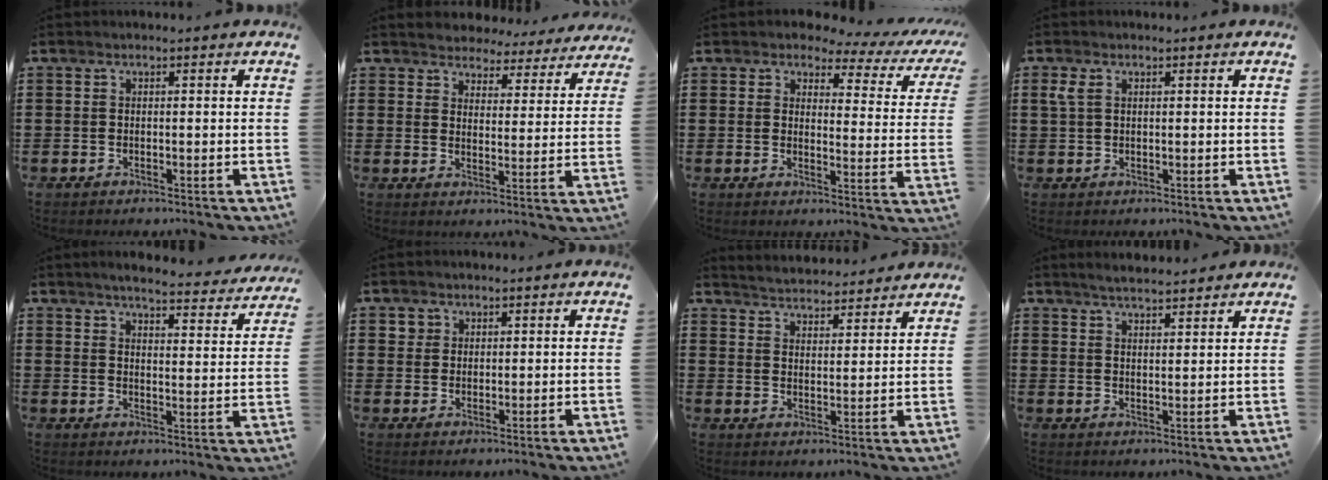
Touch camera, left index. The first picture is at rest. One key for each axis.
{"total": 4.5, "fx": 4.4, "fy": 0.6, "fz": -0.3, "tx": -0.013, "ty": -0.032, "tz": 0.075}
{"total": 3.1, "fx": 2.4, "fy": 1.1, "fz": 1.7, "tx": -0.043, "ty": -0.015, "tz": 0.035}
{"total": 2.0, "fx": 0.5, "fy": 1.2, "fz": 1.5, "tx": -0.041, "ty": 0.005, "tz": 0.007}
{"total": 4.3, "fx": 4.1, "fy": -0.3, "fz": 1.2, "tx": -0.034, "ty": -0.030, "tz": 0.066}
{"total": 1.8, "fx": 1.0, "fy": 1.5, "fz": 0.1, "tx": -0.010, "ty": 0.007, "tz": 0.018}
{"total": 3.9, "fx": 3.9, "fy": -0.2, "fz": -0.3, "tx": -0.012, "ty": -0.025, "tz": 0.068}
{"total": 3.2, "fx": 3.1, "fy": 0.1, "fz": 0.8, "tx": -0.024, "ty": -0.005, "tz": 0.057}